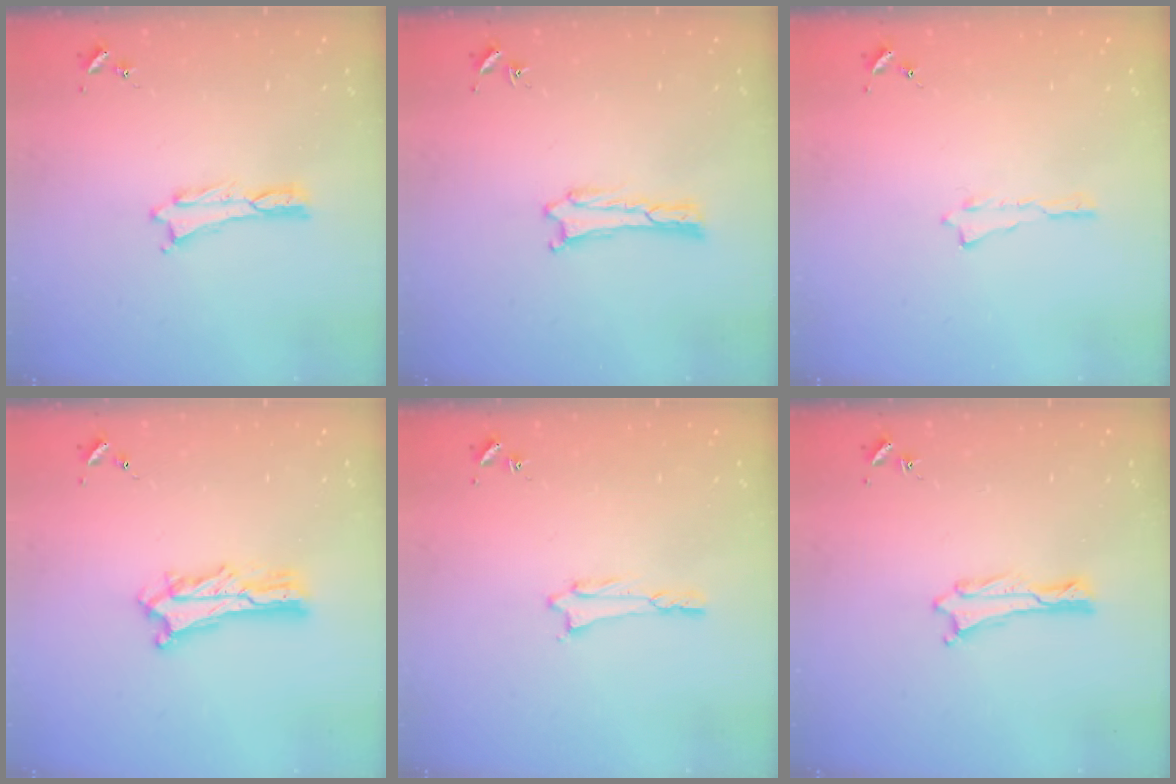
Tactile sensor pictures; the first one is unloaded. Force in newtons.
{"total": 0.0}
{"total": 0.0}
{"total": 4.3, "press": 4.3, "slide": 0.4}
{"total": 0.7, "press": 0.7, "slide": 0.1}
{"total": 0.0}